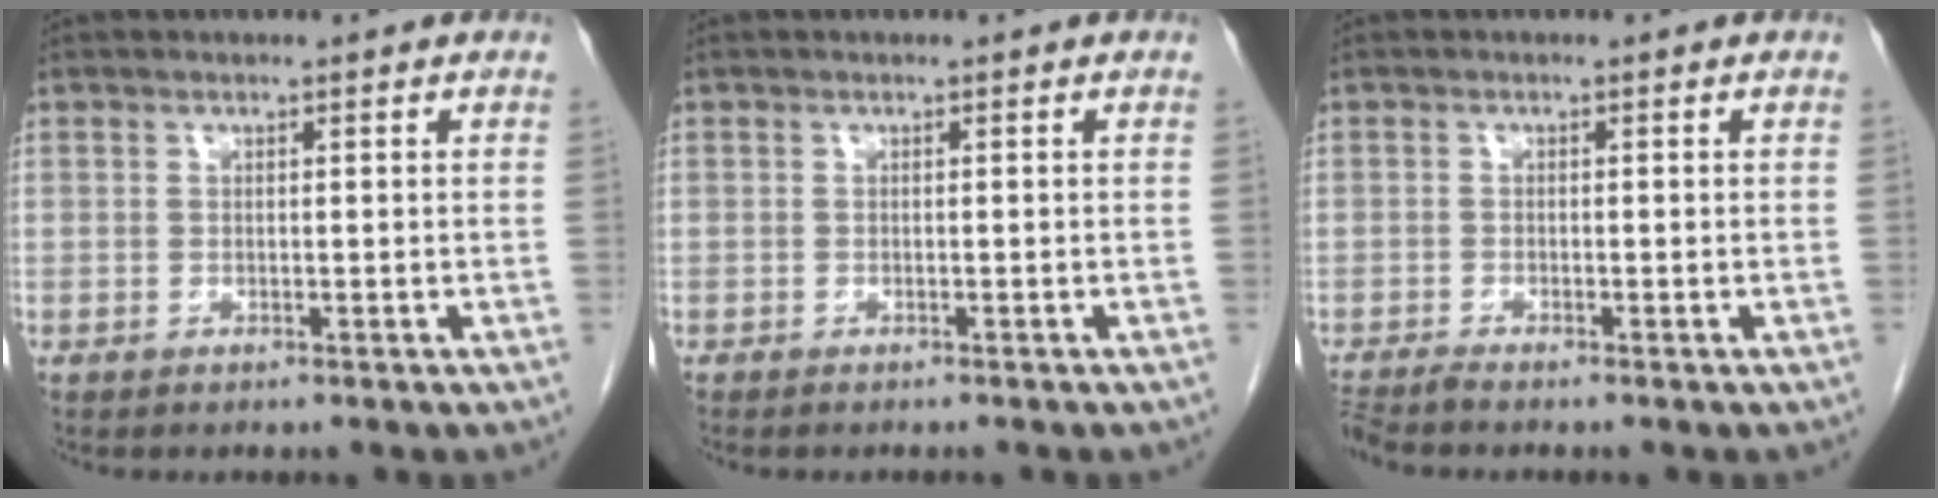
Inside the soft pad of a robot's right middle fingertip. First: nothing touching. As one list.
[{"total": 1.6, "force": [-1.5, 0.2, 0.7], "torque": [-0.012, -0.003, -0.018]}, {"total": 2.2, "force": [-2.0, -0.5, 0.8], "torque": [-0.019, -0.007, -0.041]}]